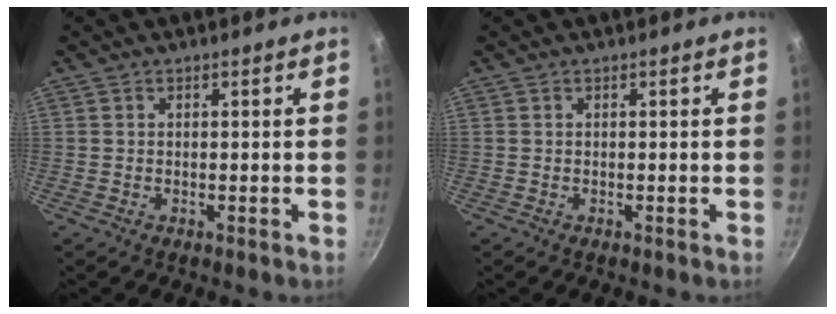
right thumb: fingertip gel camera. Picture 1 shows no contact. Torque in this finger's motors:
{"motor_torque": [-0.02, 0.03, 0.06, -0.06, 0.00]}